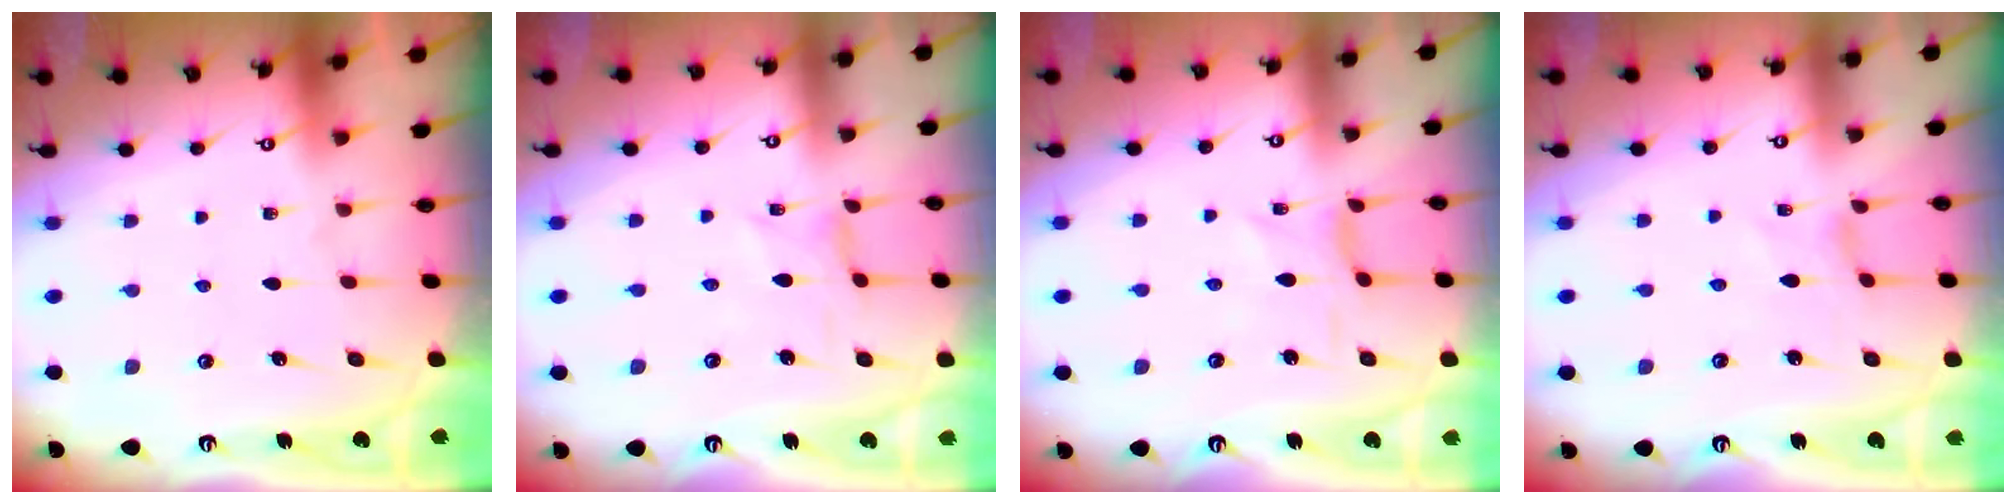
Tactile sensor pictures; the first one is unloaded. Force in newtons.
{"total": 0.0}
{"total": 0.0}
{"total": 0.0}